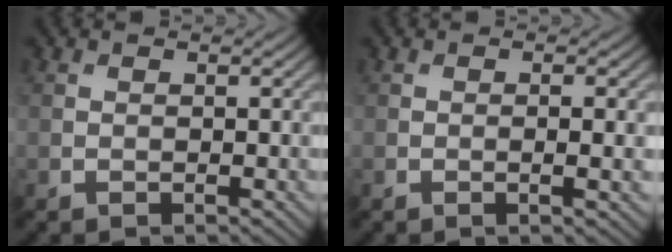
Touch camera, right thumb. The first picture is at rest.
{"total": 2.0, "force": [-0.2, 0.4, 2.0], "torque": [-0.036, 0.000, -0.001]}